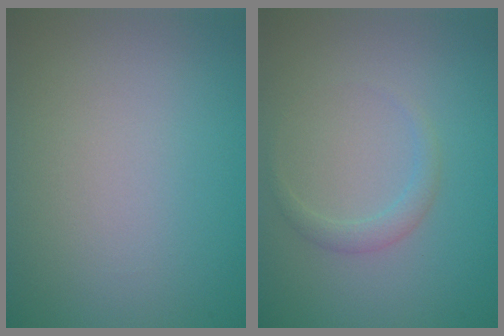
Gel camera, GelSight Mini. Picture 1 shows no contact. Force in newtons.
{"total": 1.2, "press": 1.2, "slide": 0.1}